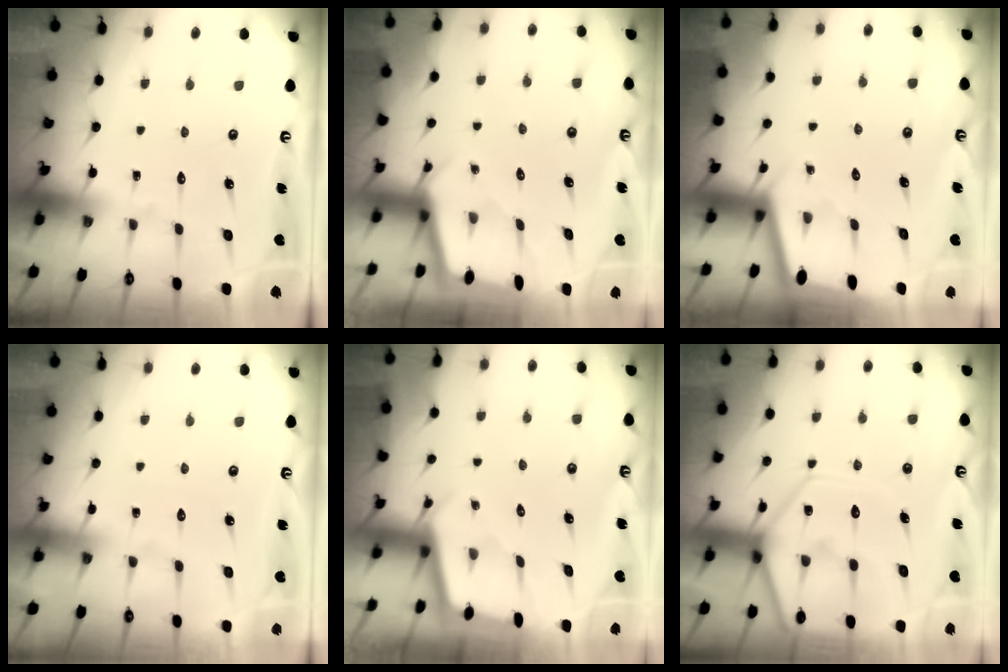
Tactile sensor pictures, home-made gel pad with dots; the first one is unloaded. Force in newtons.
{"total": 2.3, "press": 2.3, "slide": 0.3}
{"total": 1.9, "press": 1.9, "slide": 0.1}
{"total": 2.3, "press": 2.3, "slide": 0.4}
{"total": 1.9, "press": 1.9, "slide": 0.2}
{"total": 13.9, "press": 13.9, "slide": 1.4}